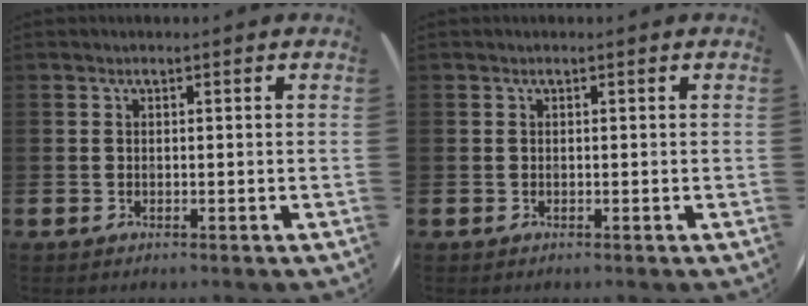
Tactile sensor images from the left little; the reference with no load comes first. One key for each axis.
{"total": 0.0}